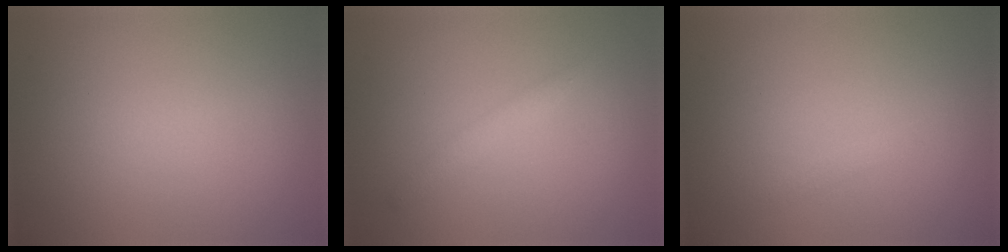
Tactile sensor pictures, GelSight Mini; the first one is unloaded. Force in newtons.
{"total": 1.3, "press": 1.3, "slide": 0.0}
{"total": 0.6, "press": 0.6, "slide": 0.0}